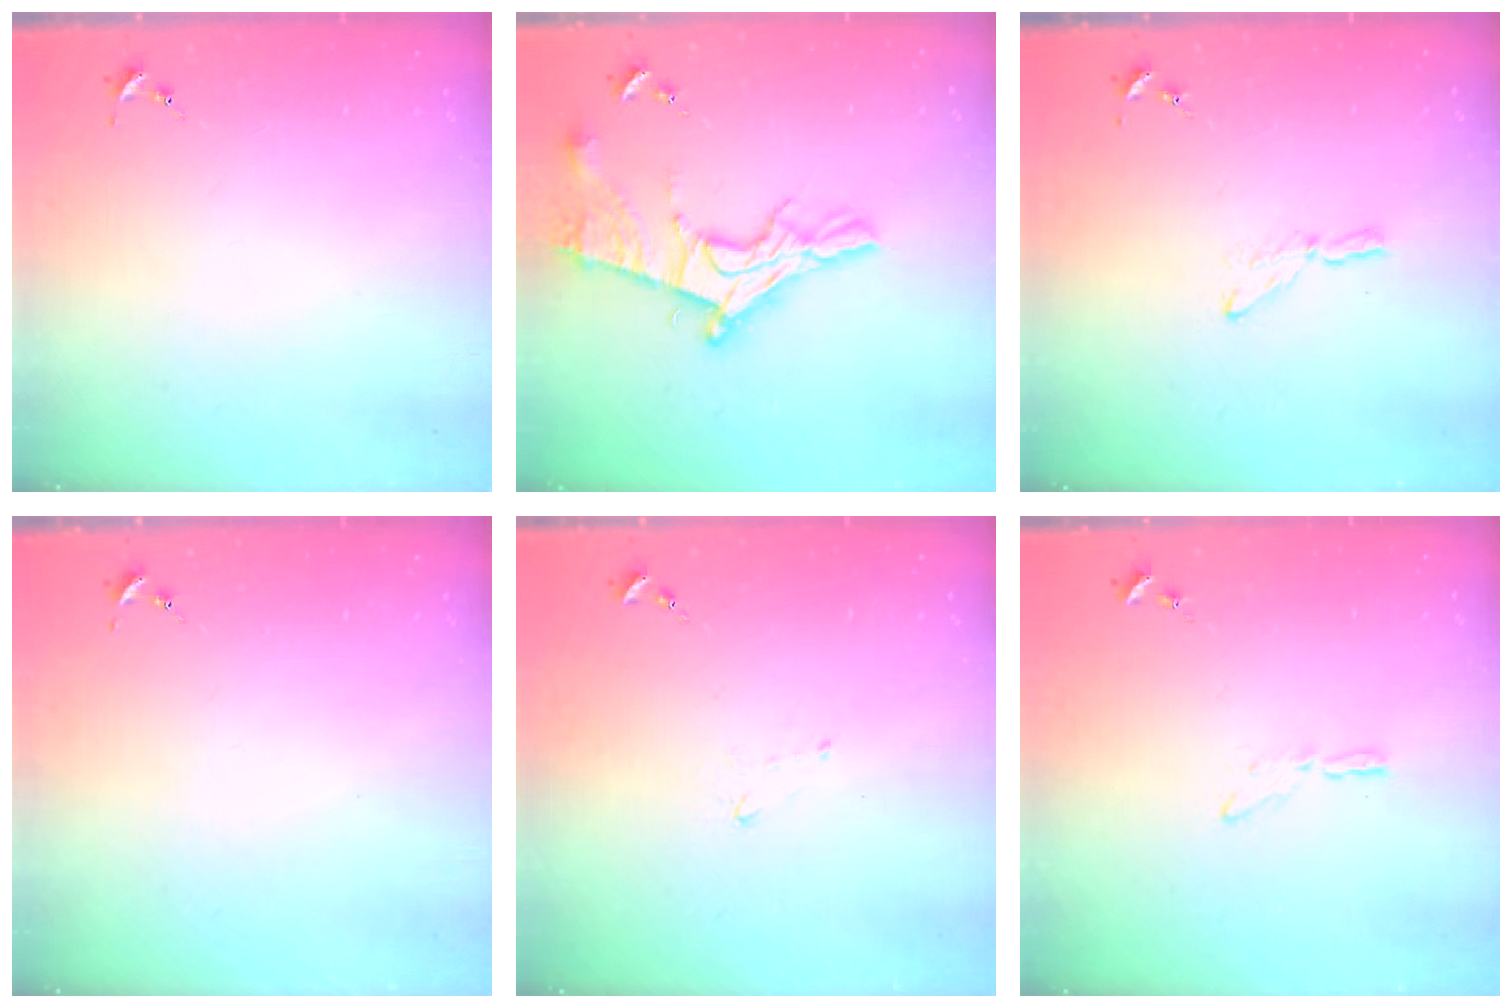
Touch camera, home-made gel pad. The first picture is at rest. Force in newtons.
{"total": 15.5, "press": 15.5, "slide": 1.1}
{"total": 4.5, "press": 4.5, "slide": 0.3}
{"total": 0.0}
{"total": 5.5, "press": 5.5, "slide": 0.7}
{"total": 3.3, "press": 3.3, "slide": 0.3}